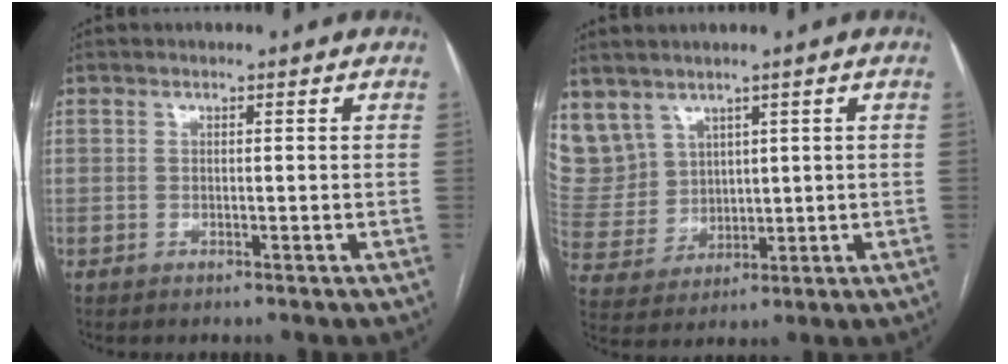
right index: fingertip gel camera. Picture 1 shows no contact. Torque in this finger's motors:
{"motor_torque": [-0.06, 0.31, 0.08, 0.03]}